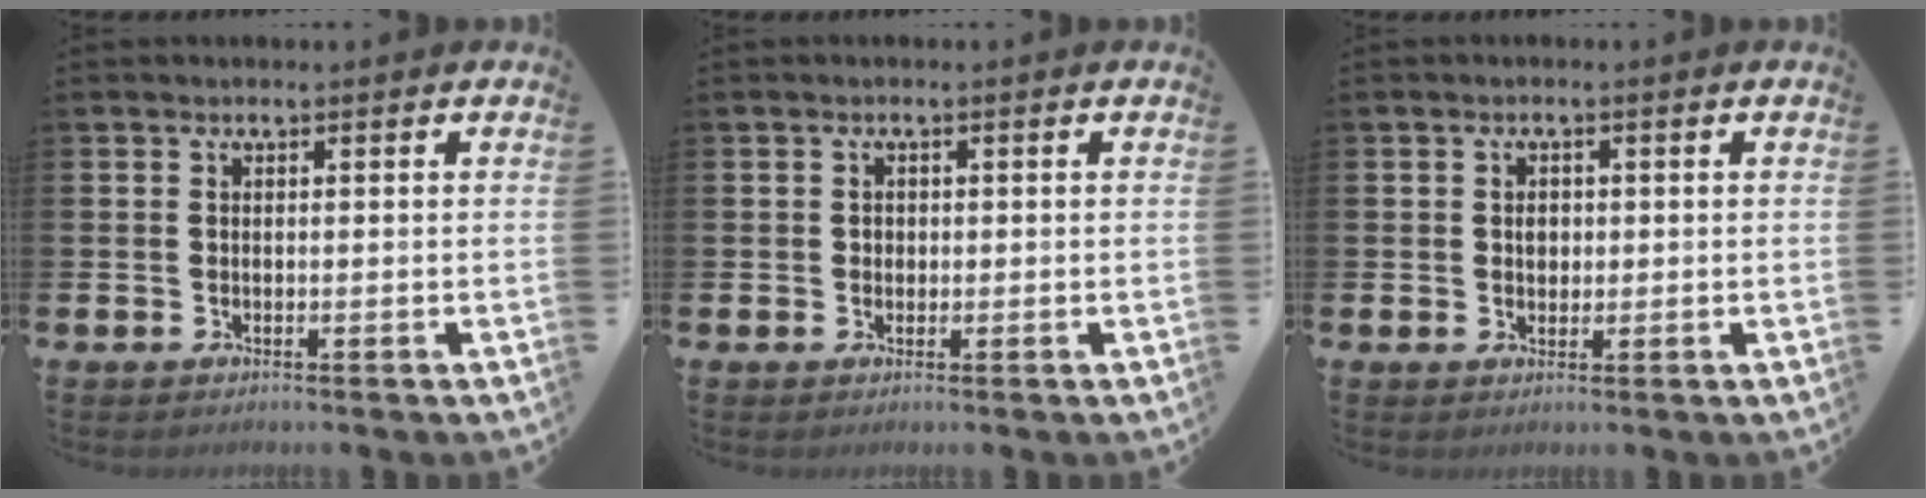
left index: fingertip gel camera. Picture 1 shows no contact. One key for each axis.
{"total": 1.0, "fx": 0.3, "fy": 0.9, "fz": 0.2, "tx": 0.010, "ty": 0.001, "tz": 0.002}
{"total": 1.5, "fx": 0.3, "fy": 1.3, "fz": 0.8, "tx": 0.005, "ty": -0.001, "tz": 0.000}